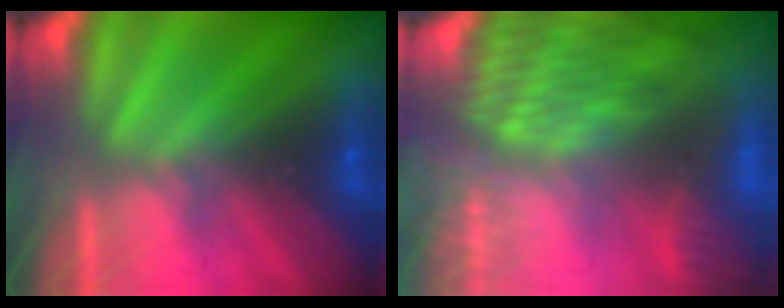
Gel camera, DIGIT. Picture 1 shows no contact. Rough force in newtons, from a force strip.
{"total": 9.6}